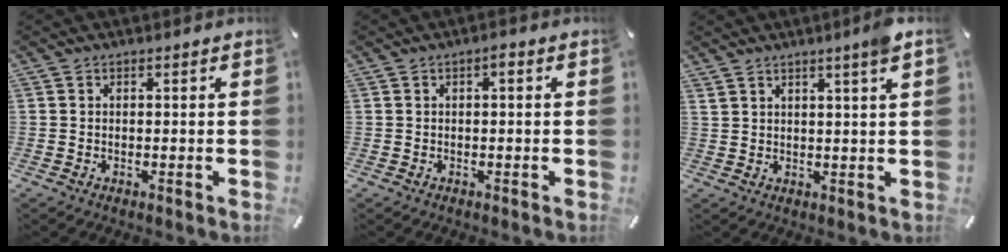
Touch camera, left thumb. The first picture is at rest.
{"total": 1.2, "force": [-0.1, 0.4, 1.1], "torque": [-0.024, 0.005, -0.003]}
{"total": 3.9, "force": [2.8, -0.4, 2.8], "torque": [-0.060, -0.006, 0.048]}